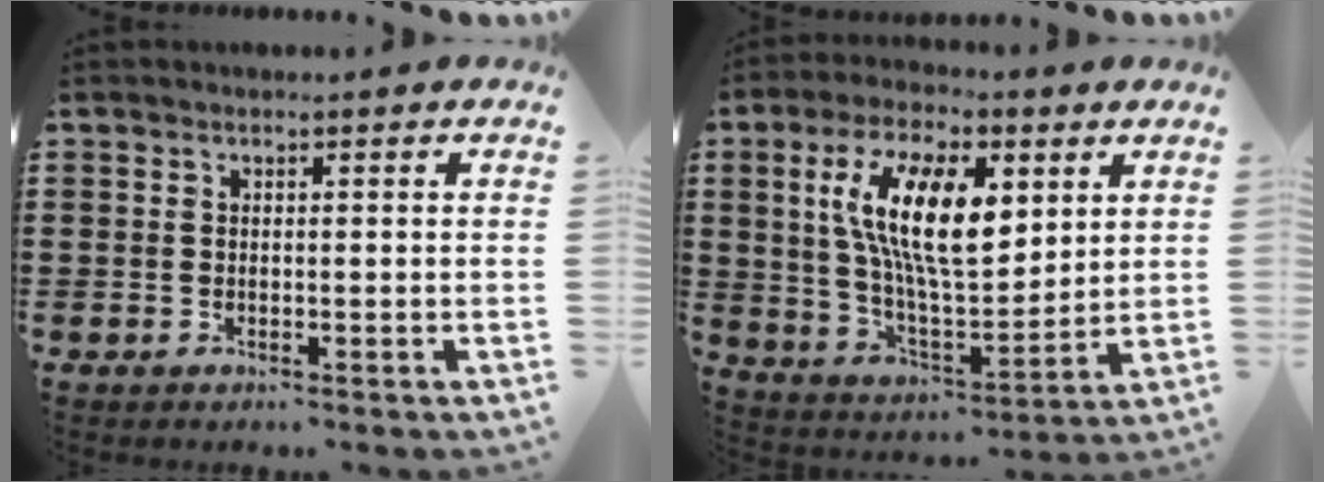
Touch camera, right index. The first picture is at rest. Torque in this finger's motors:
{"motor_torque": [2.14, 0.00, 1.05, 0.21]}